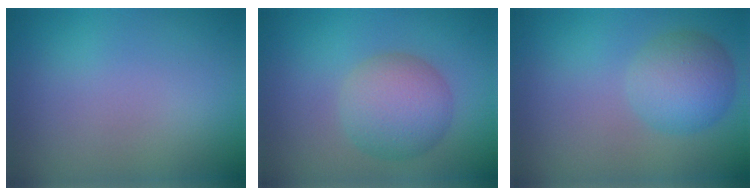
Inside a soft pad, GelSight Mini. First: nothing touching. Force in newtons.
{"total": 5.1, "press": 5.1, "slide": 0.1}
{"total": 4.1, "press": 4.1, "slide": 0.2}